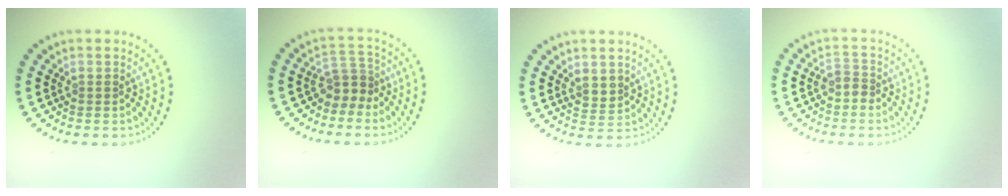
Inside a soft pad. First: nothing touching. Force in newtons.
{"total": 2.4, "press": 1.8, "slide": 1.6}
{"total": 1.5, "press": 1.4, "slide": 0.7}
{"total": 1.3, "press": 1.0, "slide": 0.9}